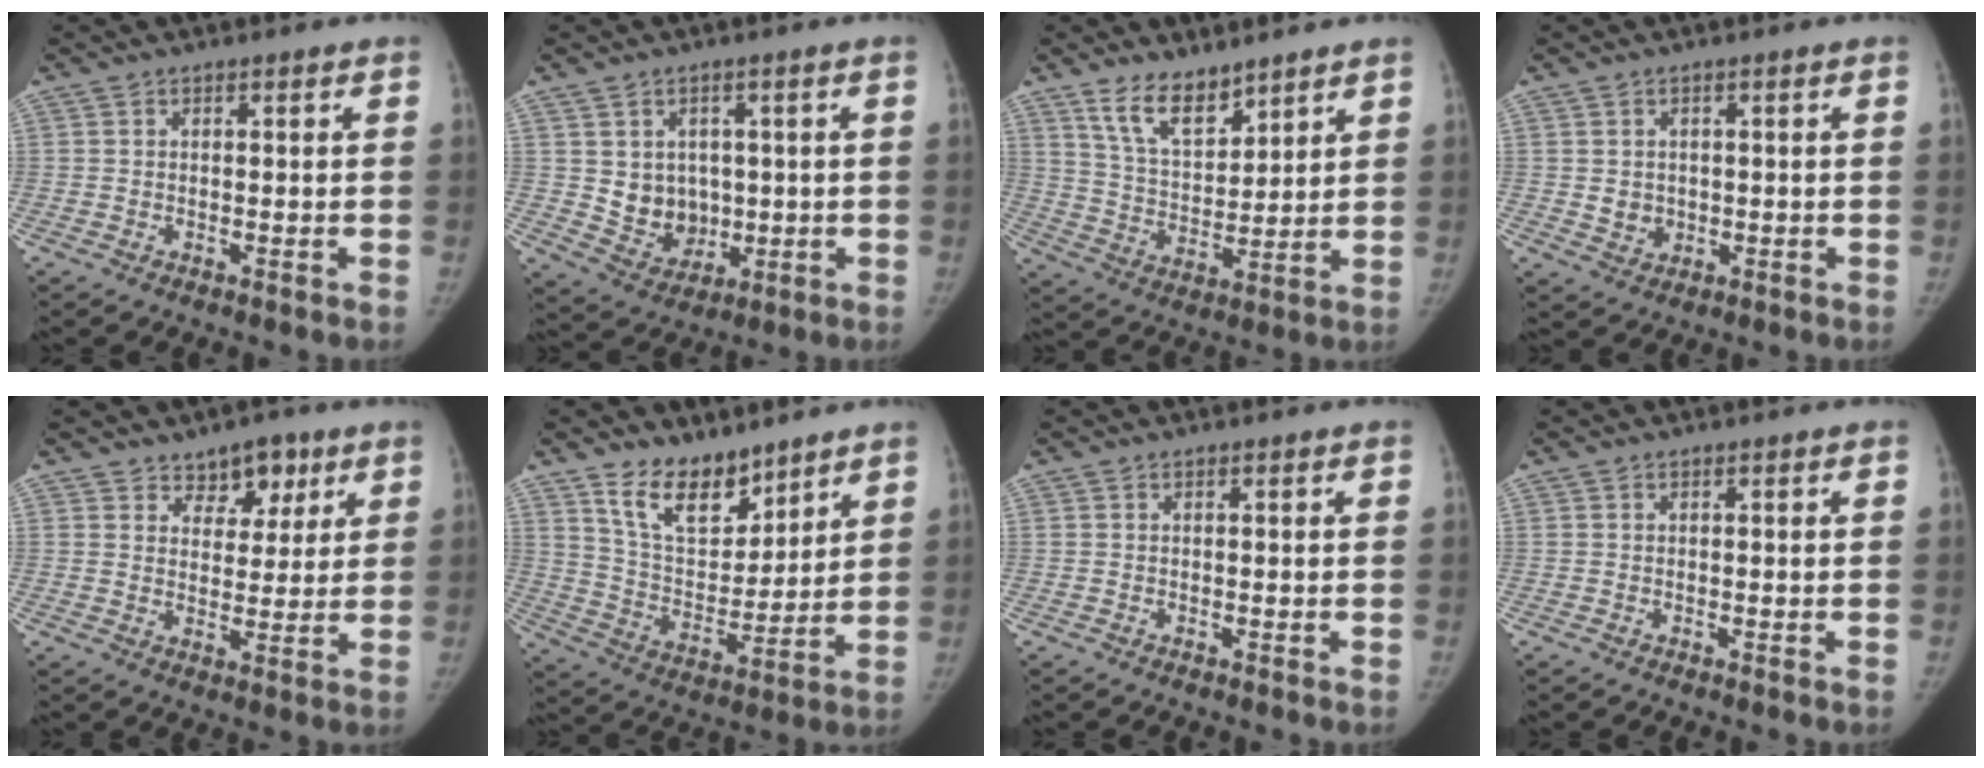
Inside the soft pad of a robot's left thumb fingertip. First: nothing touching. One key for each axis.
{"total": 8.0, "fx": 0.6, "fy": 6.8, "fz": 4.1, "tx": -0.026, "ty": -0.010, "tz": 0.027}
{"total": 9.6, "fx": 7.1, "fy": 4.4, "fz": 4.7, "tx": -0.056, "ty": -0.051, "tz": 0.140}
{"total": 3.2, "fx": 0.0, "fy": 2.9, "fz": 1.4, "tx": -0.008, "ty": -0.001, "tz": 0.008}
{"total": 6.7, "fx": 4.2, "fy": 4.5, "fz": 2.5, "tx": 0.004, "ty": -0.022, "tz": 0.063}
{"total": 12.5, "fx": 9.2, "fy": 6.4, "fz": 5.5, "tx": -0.057, "ty": -0.071, "tz": 0.176}
{"total": 0.0}
{"total": 0.0}